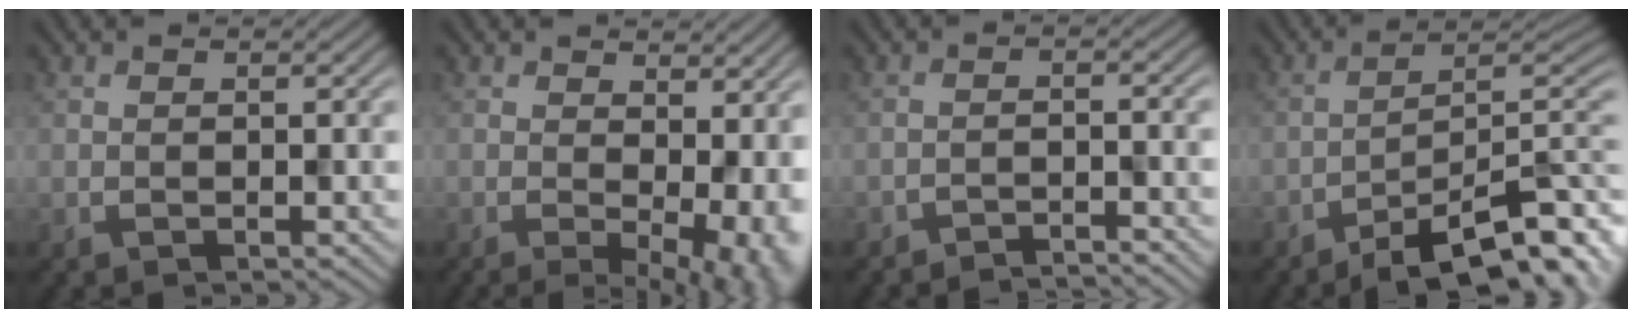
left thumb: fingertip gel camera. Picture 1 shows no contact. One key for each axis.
{"total": 6.6, "fx": 0.3, "fy": 2.9, "fz": 5.9, "tx": -0.061, "ty": 0.000, "tz": 0.030}
{"total": 3.1, "fx": -3.0, "fy": -0.4, "fz": -0.6, "tx": 0.017, "ty": 0.011, "tz": -0.058}
{"total": 12.1, "fx": -9.0, "fy": 2.7, "fz": 7.7, "tx": -0.107, "ty": 0.008, "tz": -0.133}